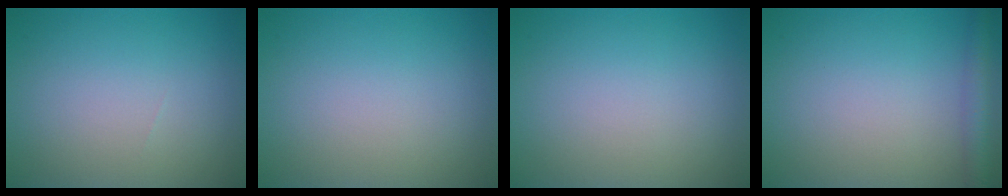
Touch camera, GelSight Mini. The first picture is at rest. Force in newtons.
{"total": 0.0}
{"total": 0.0}
{"total": 2.6, "press": 2.6, "slide": 0.1}